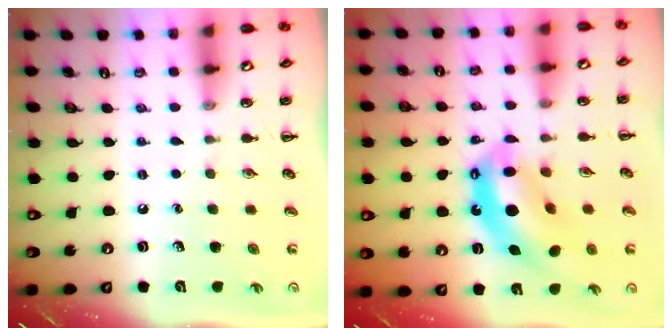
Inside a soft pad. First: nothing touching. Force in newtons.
{"total": 12.4, "press": 12.0, "slide": 3.2}